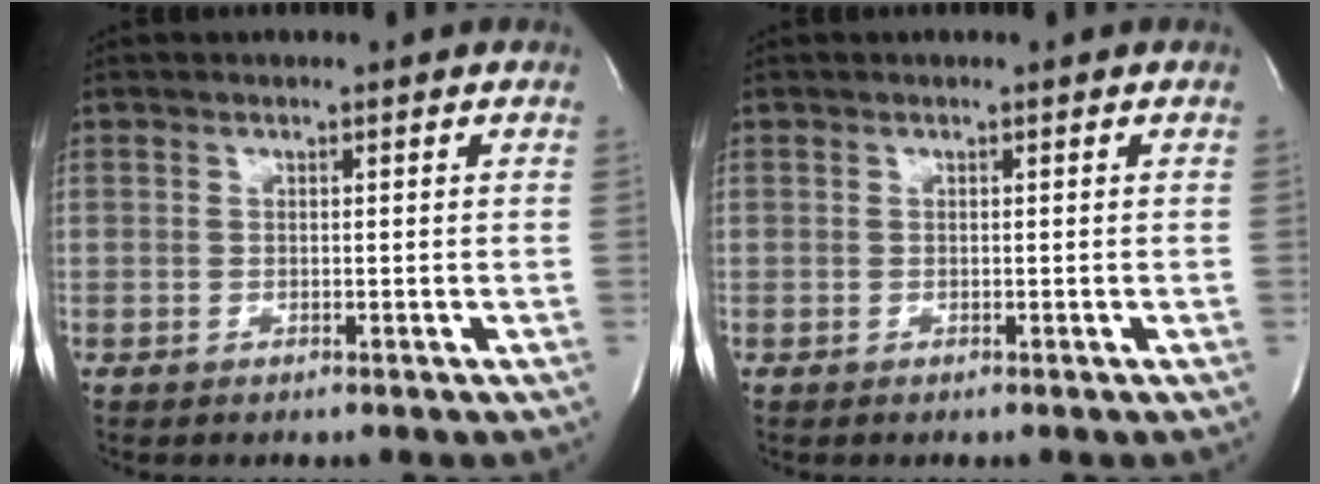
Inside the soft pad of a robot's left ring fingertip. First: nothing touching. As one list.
[{"total": 0.0}]